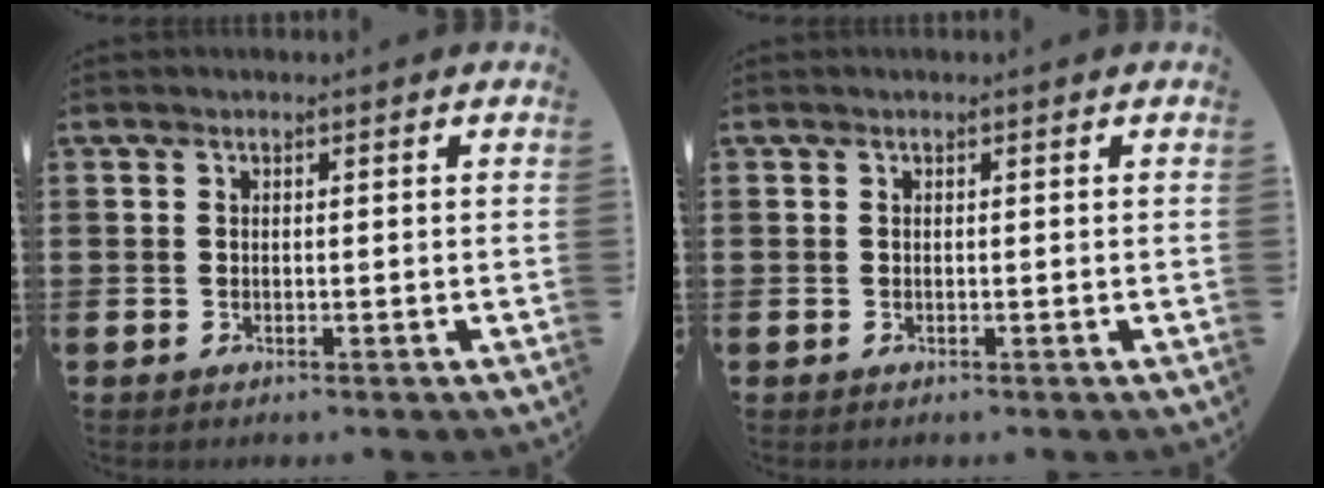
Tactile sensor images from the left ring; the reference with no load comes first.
{"total": 0.0}